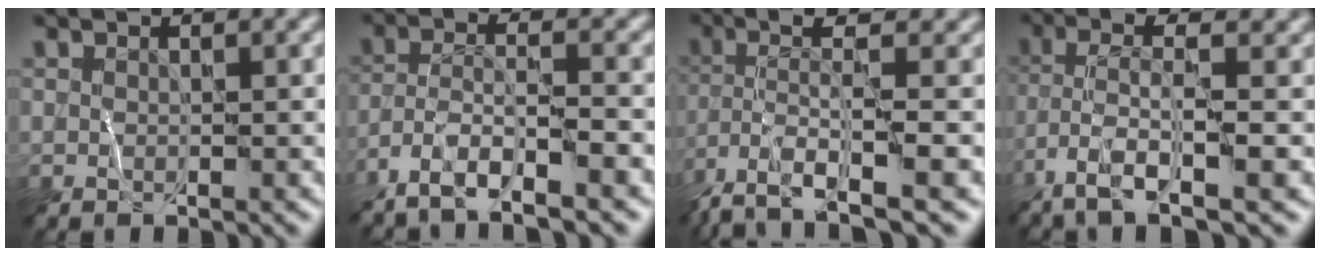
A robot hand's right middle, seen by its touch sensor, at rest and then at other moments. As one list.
[{"total": 6.6, "force": [-4.7, 1.2, 4.4], "torque": [-0.078, 0.004, -0.090]}, {"total": 7.0, "force": [-3.3, 1.3, 6.1], "torque": [-0.116, 0.008, -0.067]}, {"total": 7.1, "force": [-2.6, 1.6, 6.4], "torque": [-0.130, 0.014, -0.054]}]